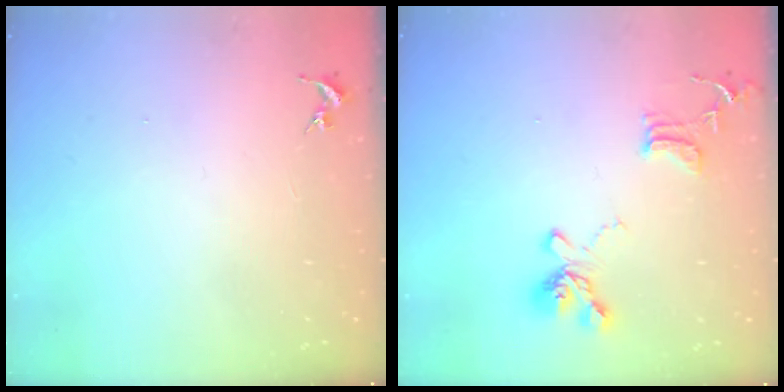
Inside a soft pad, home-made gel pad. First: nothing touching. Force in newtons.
{"total": 15.8, "press": 15.7, "slide": 1.6}